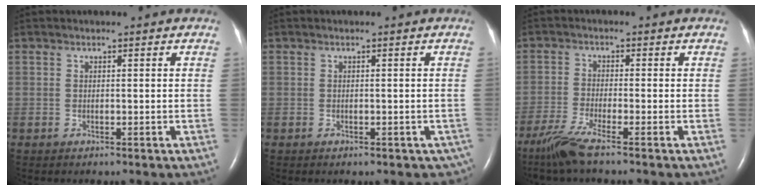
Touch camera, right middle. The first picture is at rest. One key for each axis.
{"total": 3.4, "fx": -2.4, "fy": 1.8, "fz": 1.6, "tx": -0.002, "ty": 0.001, "tz": -0.025}
{"total": 6.0, "fx": -4.5, "fy": -0.4, "fz": 3.9, "tx": -0.086, "ty": -0.023, "tz": -0.092}